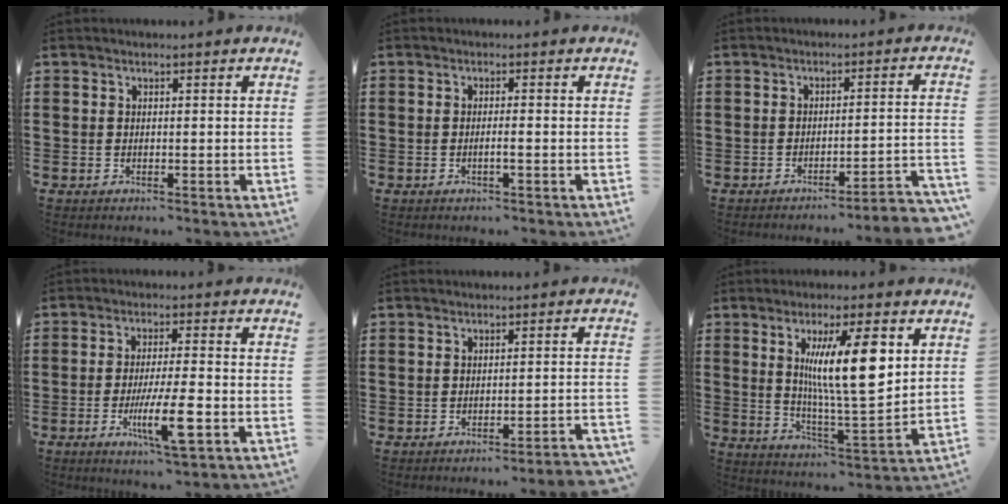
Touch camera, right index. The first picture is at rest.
{"total": 1.5, "force": [-0.6, -0.1, 1.4], "torque": [-0.023, -0.003, -0.012]}
{"total": 3.2, "force": [-2.8, -0.4, 1.5], "torque": [-0.029, -0.010, -0.060]}
{"total": 9.3, "force": [-3.0, 1.4, 8.6], "torque": [-0.163, -0.015, -0.055]}
{"total": 2.3, "force": [-2.1, -0.5, 0.9], "torque": [-0.016, -0.004, -0.044]}
{"total": 13.1, "force": [4.2, 2.6, 12.1], "torque": [-0.219, -0.001, 0.064]}